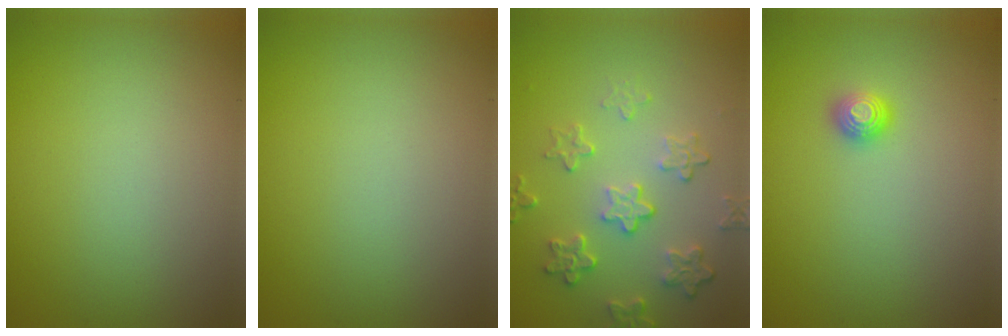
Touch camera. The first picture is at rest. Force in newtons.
{"total": 0.0}
{"total": 4.4, "press": 3.3, "slide": 3.0}
{"total": 1.1, "press": 1.1, "slide": 0.4}